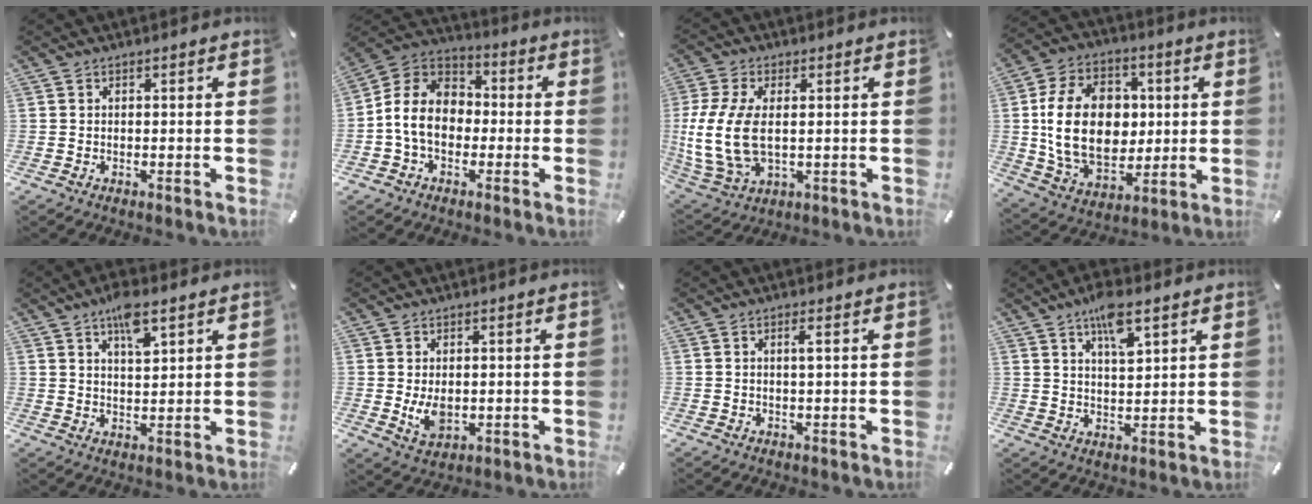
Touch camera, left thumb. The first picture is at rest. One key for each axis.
{"total": 10.8, "fx": -2.7, "fy": 8.6, "fz": 5.9, "tx": -0.146, "ty": 0.022, "tz": -0.054}
{"total": 12.7, "fx": 0.4, "fy": 7.2, "fz": 10.4, "tx": -0.239, "ty": -0.011, "tz": 0.009}
{"total": 20.3, "fx": 1.5, "fy": 15.4, "fz": 13.2, "tx": -0.256, "ty": 0.003, "tz": 0.029}
{"total": 7.2, "fx": 4.6, "fy": 2.7, "fz": 4.9, "tx": -0.083, "ty": -0.016, "tz": 0.078}
{"total": 5.4, "fx": -0.1, "fy": 3.7, "fz": 4.0, "tx": -0.083, "ty": -0.005, "tz": -0.001}
{"total": 1.7, "fx": 0.4, "fy": 0.0, "fz": 1.7, "tx": -0.034, "ty": -0.002, "tz": 0.006}
{"total": 8.1, "fx": 5.3, "fy": 2.7, "fz": 5.6, "tx": -0.099, "ty": -0.019, "tz": 0.090}